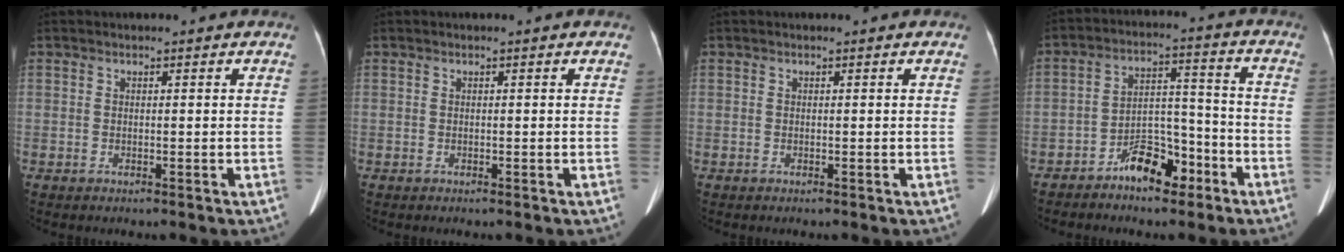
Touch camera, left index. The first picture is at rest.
{"total": 0.0}
{"total": 0.0}
{"total": 7.7, "force": [-5.2, 3.4, 4.4], "torque": [-0.075, 0.026, -0.089]}